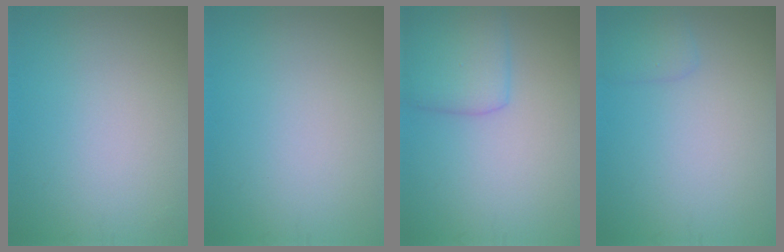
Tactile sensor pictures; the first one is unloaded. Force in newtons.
{"total": 0.0}
{"total": 3.8, "press": 3.8, "slide": 0.1}
{"total": 1.3, "press": 1.3, "slide": 0.1}